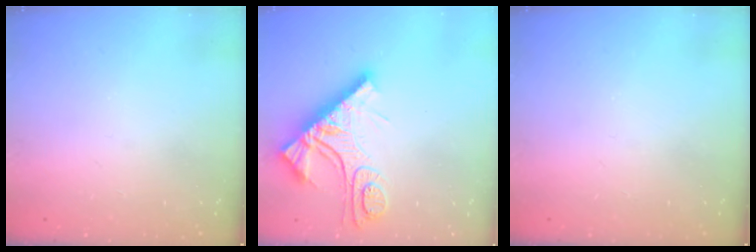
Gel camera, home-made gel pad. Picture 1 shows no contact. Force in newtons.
{"total": 14.4, "press": 14.3, "slide": 1.5}
{"total": 0.0}